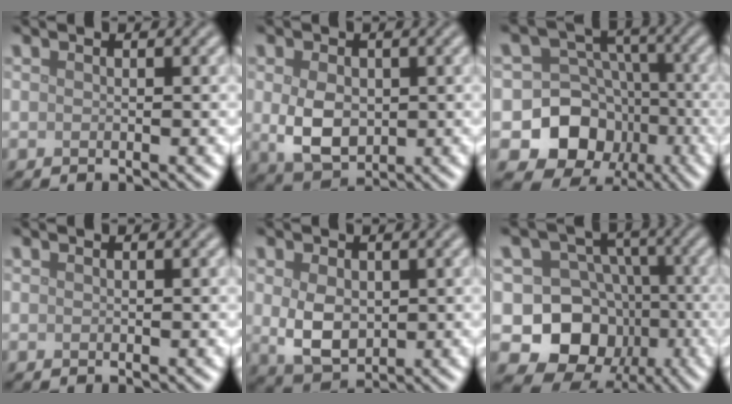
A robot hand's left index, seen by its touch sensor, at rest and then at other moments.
{"total": 4.6, "force": [-0.1, 3.3, 3.3], "torque": [-0.068, -0.008, 0.004]}
{"total": 9.6, "force": [-3.6, 8.4, 2.9], "torque": [-0.029, 0.010, -0.097]}
{"total": 0.0}
{"total": 4.3, "force": [0.1, 3.0, 3.1], "torque": [-0.067, -0.006, 0.011]}
{"total": 10.5, "force": [-3.0, 9.2, 4.2], "torque": [-0.063, 0.007, -0.080]}